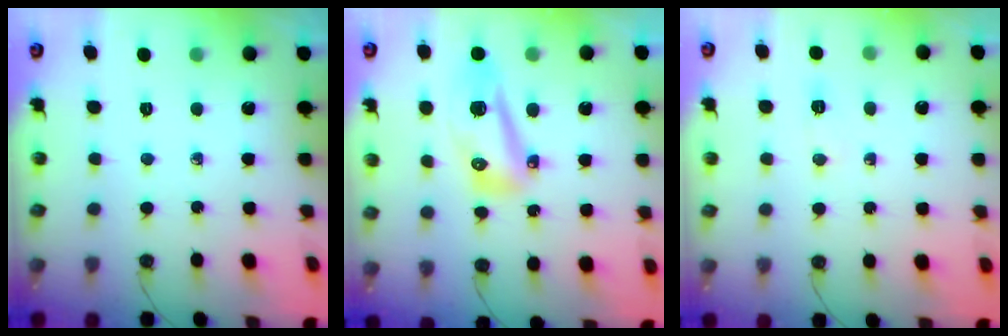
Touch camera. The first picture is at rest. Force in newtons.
{"total": 11.4, "press": 11.2, "slide": 1.9}
{"total": 13.2, "press": 6.4, "slide": 11.5}